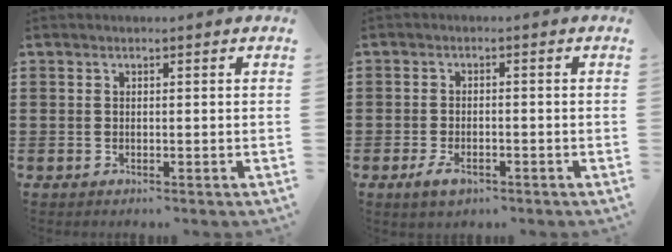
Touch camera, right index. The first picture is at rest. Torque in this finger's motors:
{"motor_torque": [-0.04, -0.21, 0.19, 0.02]}